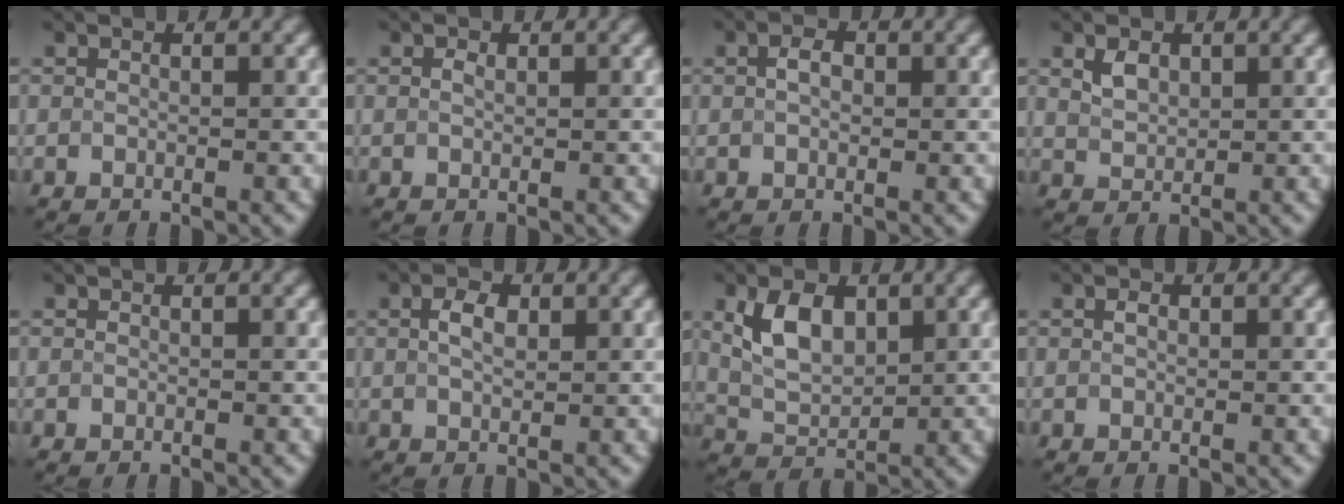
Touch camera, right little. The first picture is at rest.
{"total": 0.7, "force": [0.3, 0.4, 0.5], "torque": [-0.011, 0.002, 0.004]}
{"total": 1.9, "force": [0.4, 1.2, 1.4], "torque": [-0.024, 0.002, 0.005]}
{"total": 1.9, "force": [0.9, 1.2, 1.1], "torque": [-0.023, -0.001, 0.022]}
{"total": 0.0}
{"total": 2.3, "force": [0.7, 1.3, 1.8], "torque": [-0.039, 0.003, 0.013]}
{"total": 4.7, "force": [1.6, 2.9, 3.4], "torque": [-0.075, 0.001, 0.032]}
{"total": 0.9, "force": [0.3, 0.5, 0.6], "torque": [-0.014, 0.002, 0.005]}